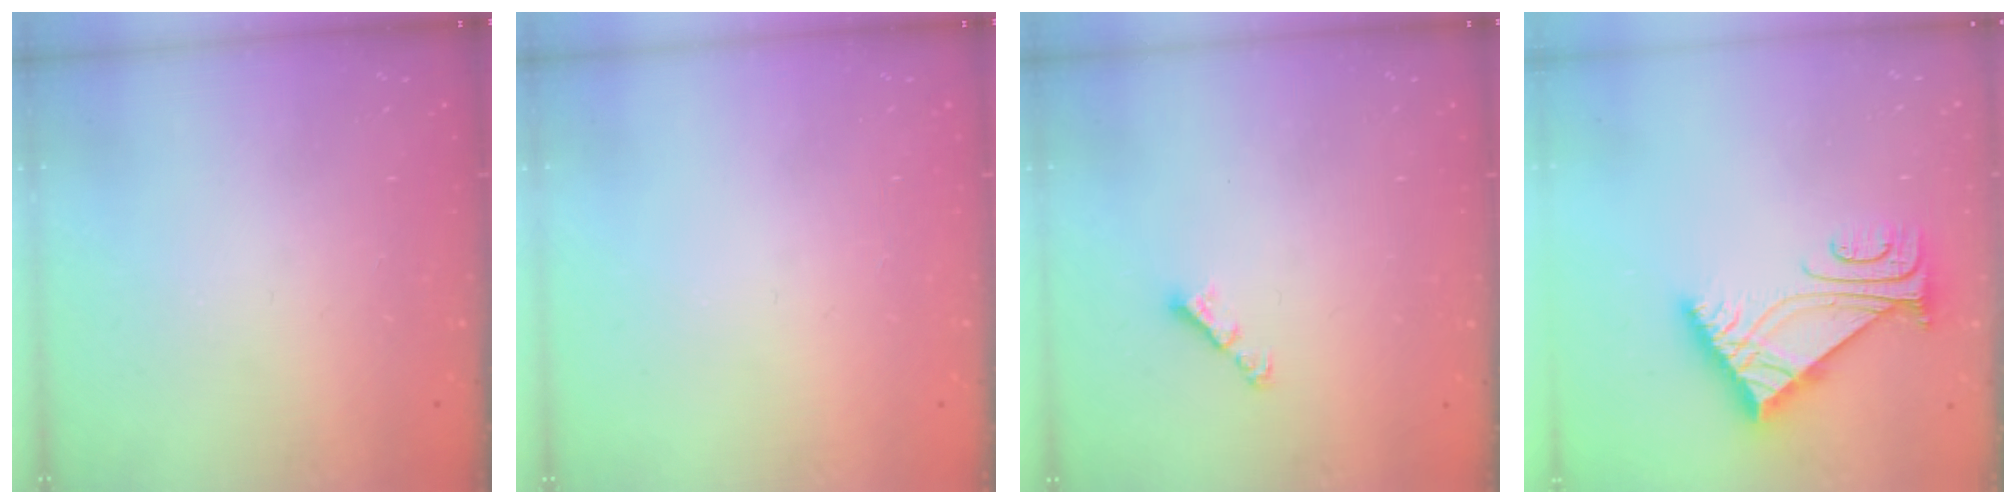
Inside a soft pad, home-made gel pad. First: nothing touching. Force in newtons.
{"total": 0.0}
{"total": 3.1, "press": 3.1, "slide": 0.6}
{"total": 7.4, "press": 7.3, "slide": 1.0}